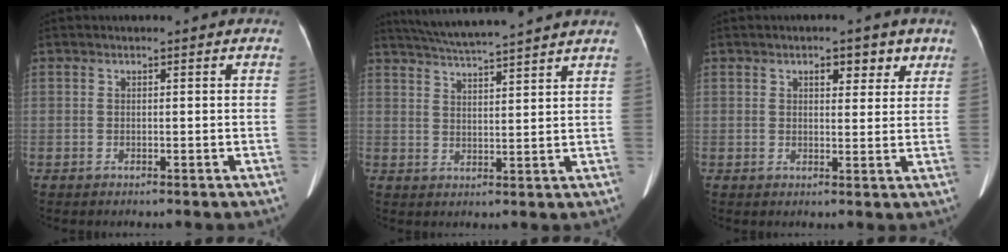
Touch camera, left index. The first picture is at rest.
{"total": 12.4, "force": [11.2, -1.0, 5.2], "torque": [-0.096, 0.020, 0.163]}
{"total": 4.0, "force": [2.4, 1.9, 2.6], "torque": [-0.027, 0.006, 0.032]}